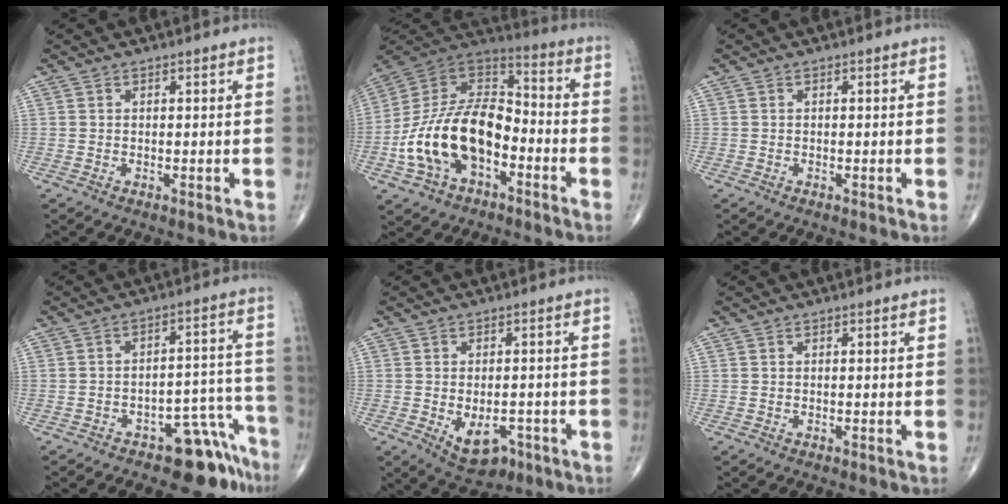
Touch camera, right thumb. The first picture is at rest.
{"total": 20.4, "force": [-6.2, 12.3, 15.1], "torque": [-0.256, 0.059, -0.111]}
{"total": 0.0}
{"total": 9.5, "force": [-7.3, 4.3, 4.4], "torque": [-0.010, 0.098, -0.102]}
{"total": 7.6, "force": [-2.8, 4.6, 5.4], "torque": [-0.063, 0.008, -0.029]}
{"total": 0.0}